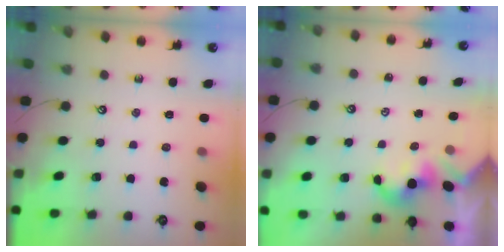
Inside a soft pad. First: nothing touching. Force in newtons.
{"total": 2.1, "press": 2.1, "slide": 0.2}